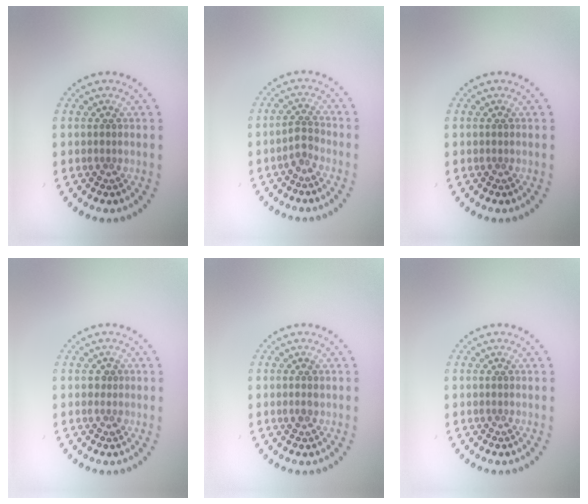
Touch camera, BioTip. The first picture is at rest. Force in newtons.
{"total": 1.6, "press": 1.2, "slide": 1.1}
{"total": 0.0}
{"total": 0.6, "press": 0.6, "slide": 0.3}
{"total": 0.9, "press": 0.9, "slide": 0.2}
{"total": 0.0}